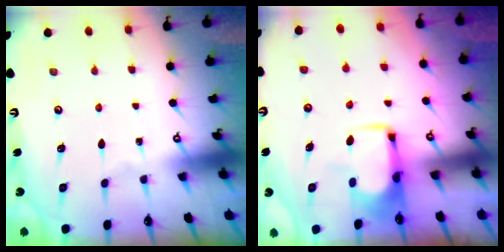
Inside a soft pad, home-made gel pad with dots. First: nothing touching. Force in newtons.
{"total": 2.0, "press": 1.9, "slide": 0.5}